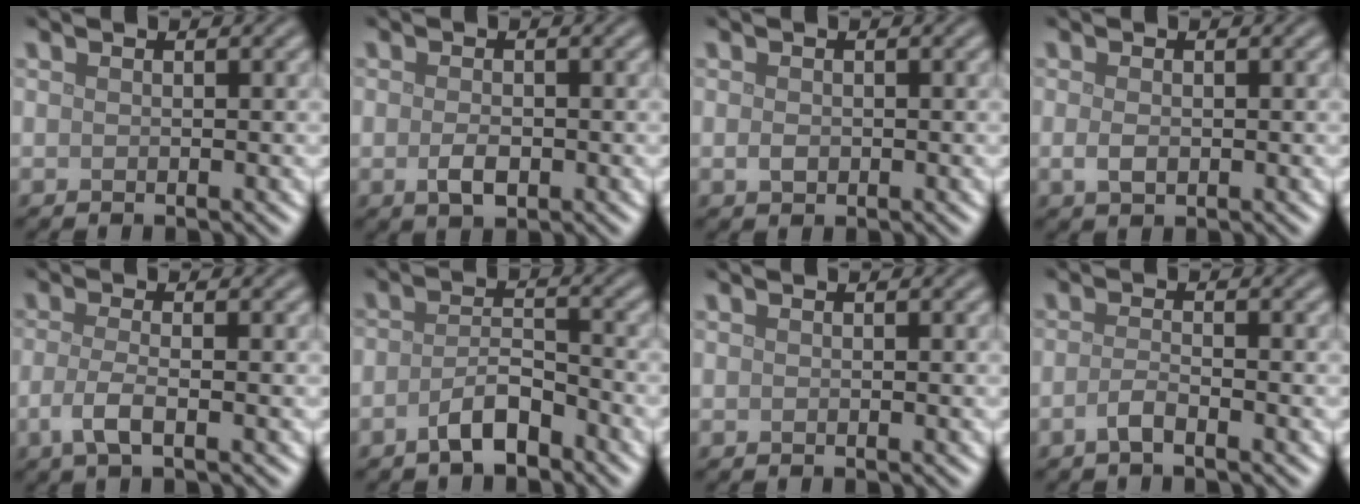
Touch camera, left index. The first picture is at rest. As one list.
[{"total": 2.0, "force": [-0.6, 1.2, 1.5], "torque": [-0.032, -0.002, -0.010]}, {"total": 0.9, "force": [-0.1, 0.7, 0.6], "torque": [-0.012, -0.003, -0.004]}, {"total": 1.4, "force": [-0.2, 0.9, 1.1], "torque": [-0.024, -0.002, -0.003]}, {"total": 2.6, "force": [-0.9, 0.8, 2.3], "torque": [-0.052, -0.003, -0.023]}, {"total": 3.4, "force": [-2.2, 1.4, 2.2], "torque": [-0.041, 0.008, -0.045]}, {"total": 0.0}, {"total": 1.6, "force": [-0.9, 0.4, 1.2], "torque": [-0.025, 0.003, -0.023]}]